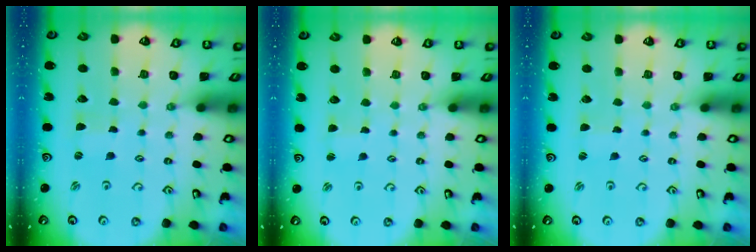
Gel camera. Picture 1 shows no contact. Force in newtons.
{"total": 1.5, "press": 1.5, "slide": 0.2}
{"total": 0.0}